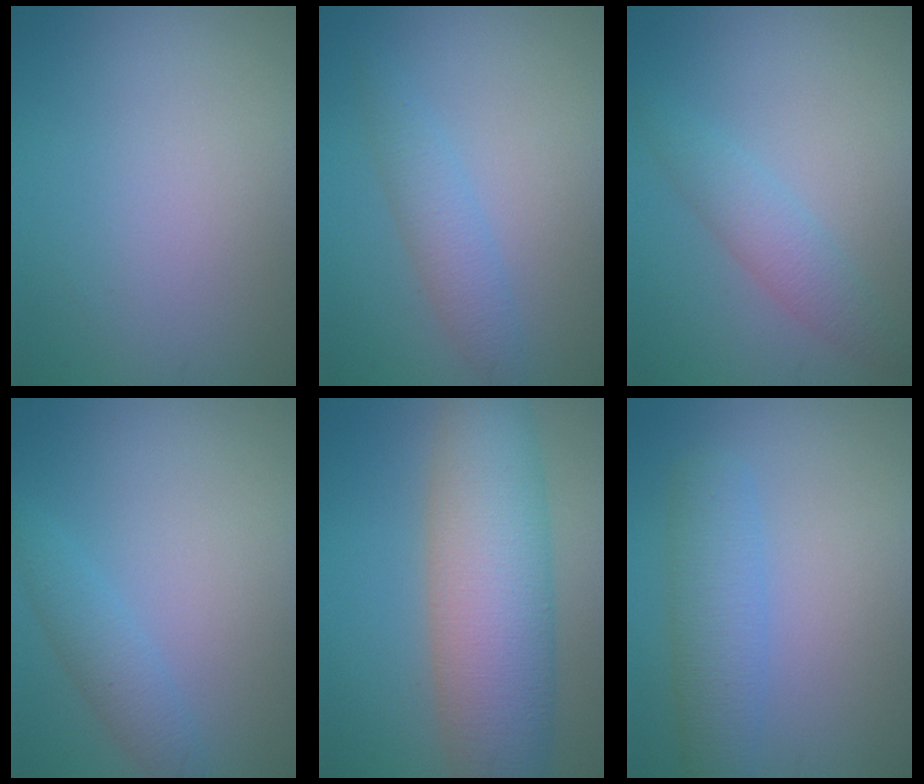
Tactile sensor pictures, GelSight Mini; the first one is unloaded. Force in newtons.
{"total": 2.5, "press": 2.5, "slide": 0.1}
{"total": 2.5, "press": 2.5, "slide": 0.1}
{"total": 2.2, "press": 2.2, "slide": 0.0}
{"total": 9.8, "press": 9.8, "slide": 0.1}
{"total": 3.9, "press": 3.9, "slide": 0.2}